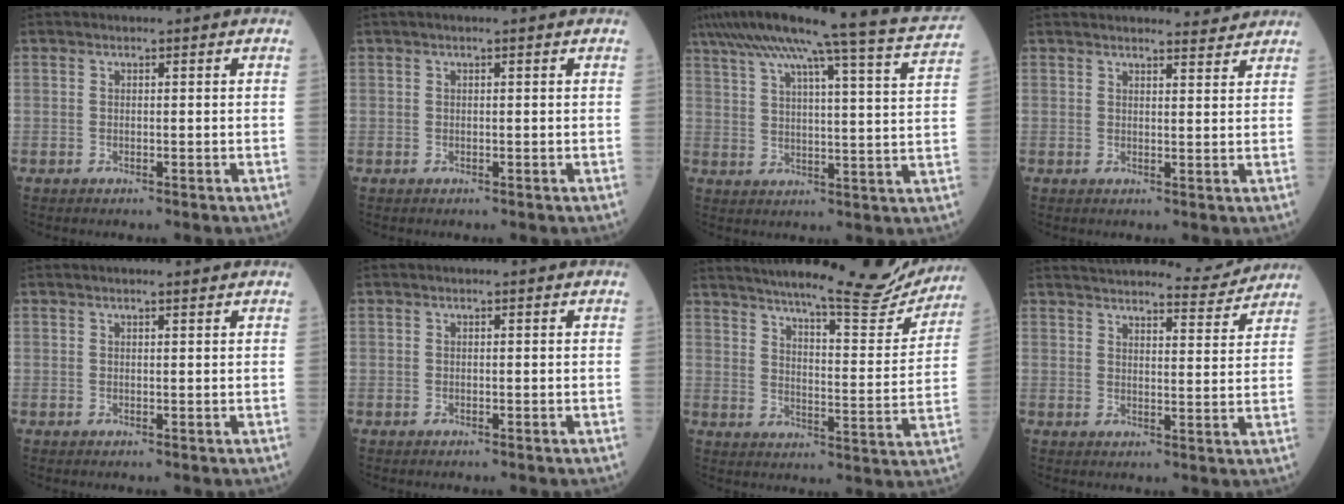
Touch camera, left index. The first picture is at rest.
{"total": 1.0, "force": [0.6, 0.0, 0.7], "torque": [-0.016, 0.015, 0.010]}
{"total": 23.1, "force": [19.9, -1.1, 11.8], "torque": [-0.201, -0.024, 0.260]}
{"total": 5.0, "force": [4.9, 0.6, 0.5], "torque": [-0.005, 0.007, 0.052]}
{"total": 1.3, "force": [1.2, 0.0, 0.5], "torque": [-0.008, 0.009, 0.018]}
{"total": 0.0}
{"total": 22.6, "force": [20.6, 2.1, 9.1], "torque": [-0.138, -0.050, 0.263]}
{"total": 12.3, "force": [12.0, 0.8, 2.5], "torque": [-0.031, -0.006, 0.153]}